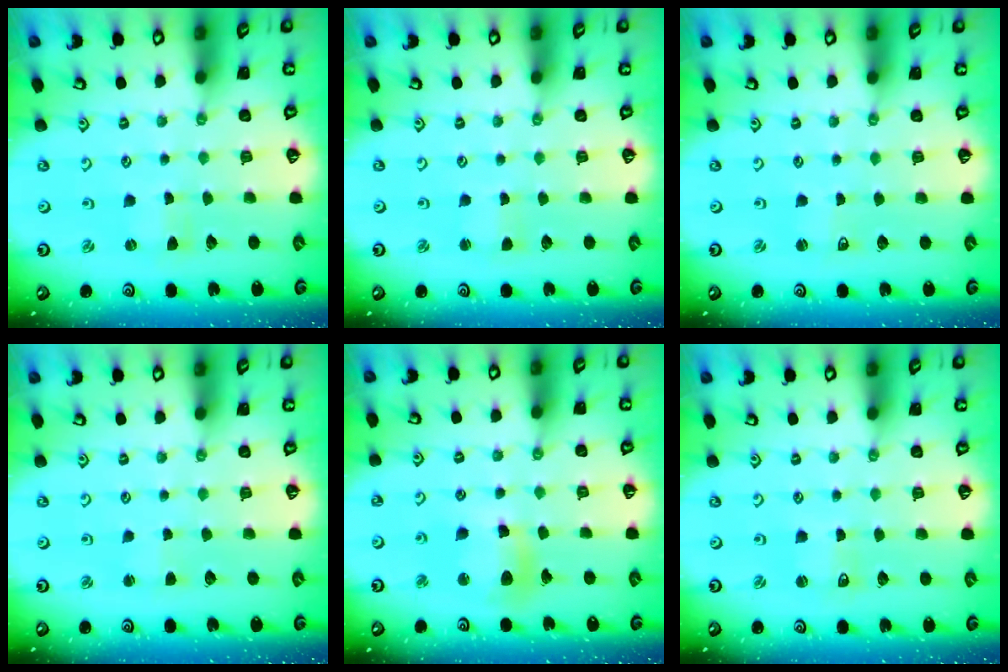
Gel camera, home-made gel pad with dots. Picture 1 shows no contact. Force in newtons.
{"total": 1.7, "press": 1.7, "slide": 0.1}
{"total": 1.2, "press": 1.2, "slide": 0.0}
{"total": 1.6, "press": 1.6, "slide": 0.3}
{"total": 11.7, "press": 11.5, "slide": 1.9}
{"total": 0.7, "press": 0.7, "slide": 0.1}